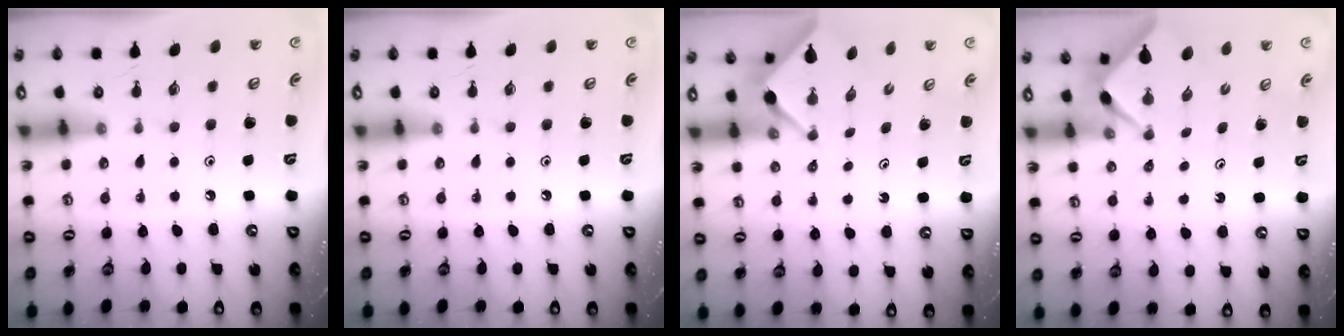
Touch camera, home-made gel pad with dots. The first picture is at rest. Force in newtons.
{"total": 0.0}
{"total": 2.6, "press": 2.6, "slide": 0.3}
{"total": 2.4, "press": 2.4, "slide": 0.1}